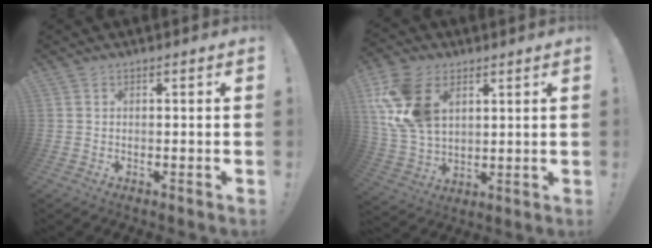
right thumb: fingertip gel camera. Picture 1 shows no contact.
{"total": 17.3, "force": [6.6, 11.6, 11.0], "torque": [-0.215, -0.022, 0.130]}